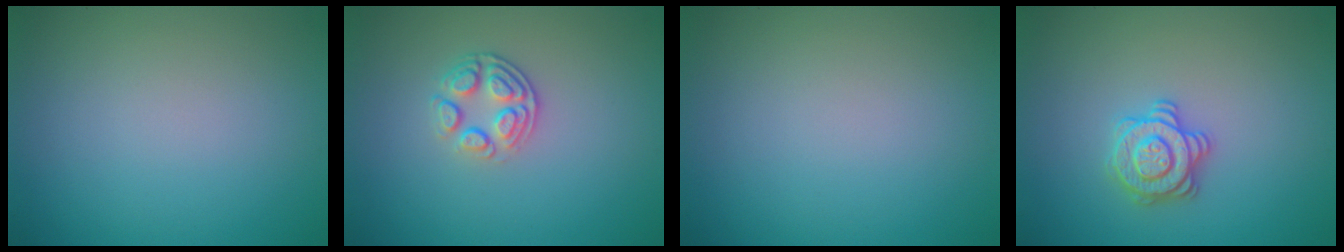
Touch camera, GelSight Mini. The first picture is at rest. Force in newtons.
{"total": 2.7, "press": 2.3, "slide": 1.4}
{"total": 0.0}
{"total": 2.8, "press": 2.7, "slide": 0.5}